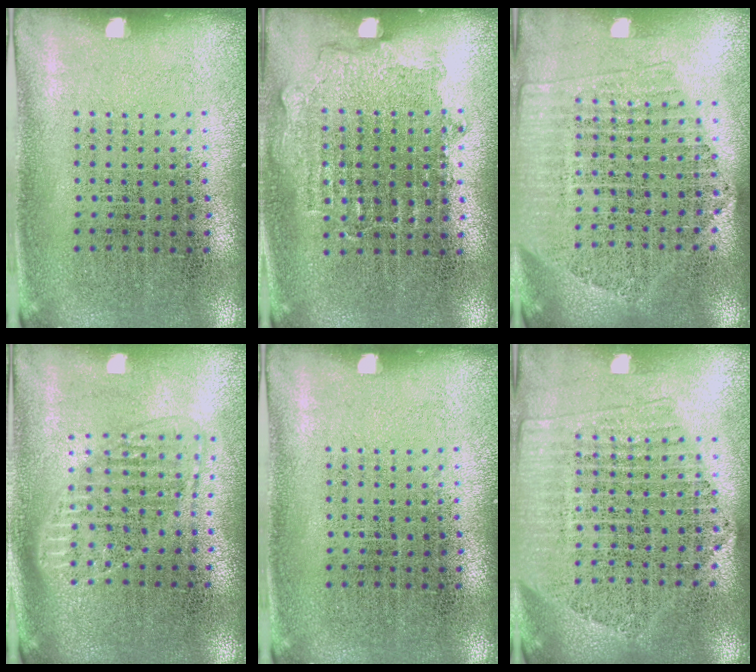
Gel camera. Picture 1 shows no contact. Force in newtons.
{"total": 0.9, "press": 0.8, "slide": 0.4}
{"total": 2.1, "press": 1.9, "slide": 0.8}
{"total": 1.6, "press": 1.4, "slide": 0.8}
{"total": 0.0}
{"total": 2.1, "press": 1.9, "slide": 0.8}